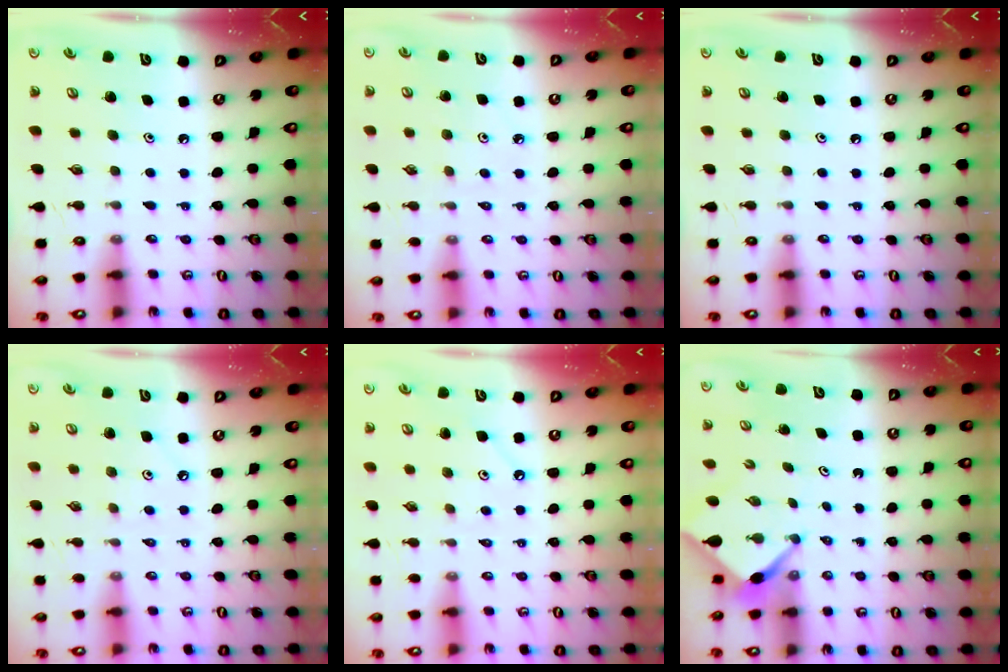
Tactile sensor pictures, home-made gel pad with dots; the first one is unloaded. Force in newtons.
{"total": 3.7, "press": 3.7, "slide": 0.7}
{"total": 0.0}
{"total": 3.6, "press": 3.6, "slide": 0.6}
{"total": 2.6, "press": 2.6, "slide": 0.4}
{"total": 2.6, "press": 2.6, "slide": 0.3}